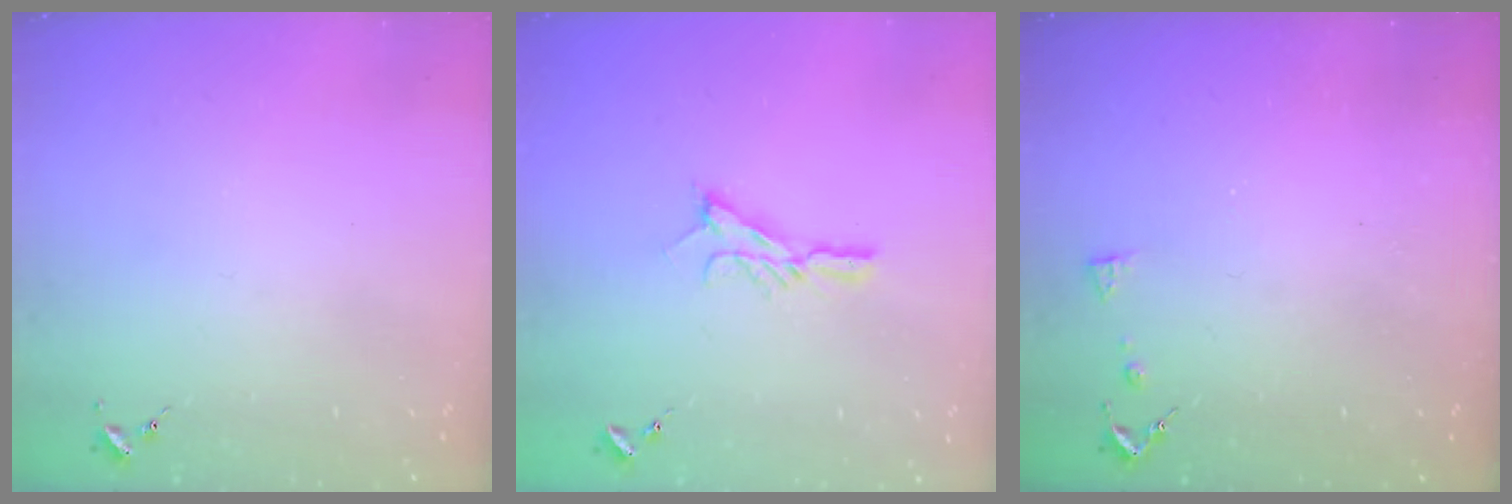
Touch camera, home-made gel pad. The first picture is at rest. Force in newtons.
{"total": 8.3, "press": 8.3, "slide": 0.6}
{"total": 5.4, "press": 5.4, "slide": 0.8}